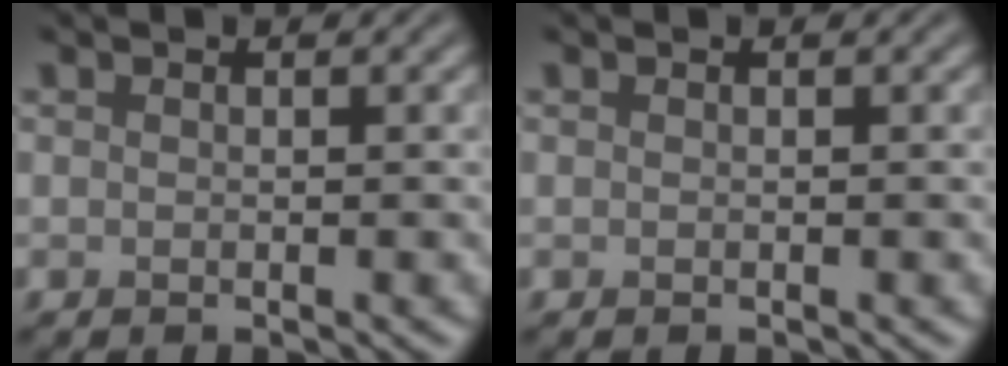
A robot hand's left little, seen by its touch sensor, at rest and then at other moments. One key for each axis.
{"total": 0.0}